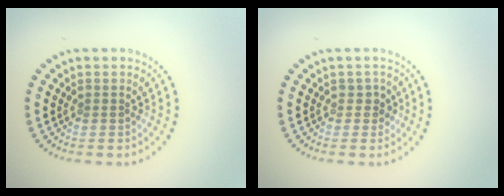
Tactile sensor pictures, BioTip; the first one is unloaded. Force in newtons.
{"total": 1.2, "press": 1.0, "slide": 0.5}